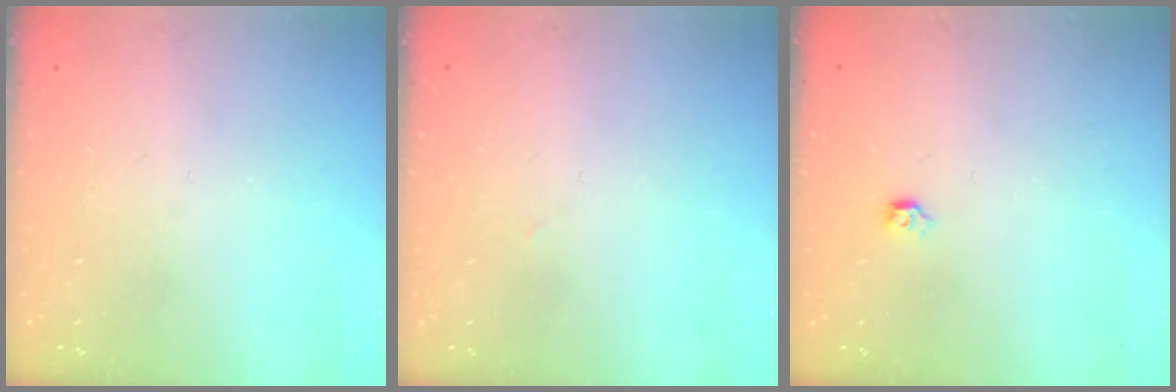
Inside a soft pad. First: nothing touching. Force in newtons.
{"total": 1.1, "press": 1.1, "slide": 0.1}
{"total": 2.8, "press": 2.7, "slide": 0.8}